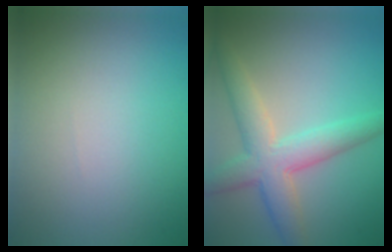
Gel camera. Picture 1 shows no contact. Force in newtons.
{"total": 5.5, "press": 5.5, "slide": 0.5}